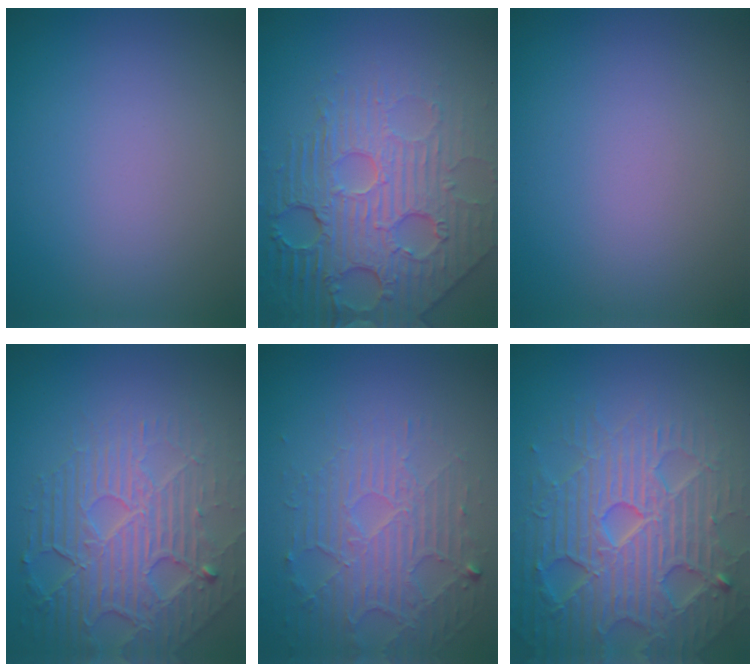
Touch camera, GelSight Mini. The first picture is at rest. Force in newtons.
{"total": 7.9, "press": 5.6, "slide": 5.5}
{"total": 0.0}
{"total": 7.1, "press": 5.1, "slide": 4.9}
{"total": 5.0, "press": 3.4, "slide": 3.6}
{"total": 7.6, "press": 7.4, "slide": 1.6}